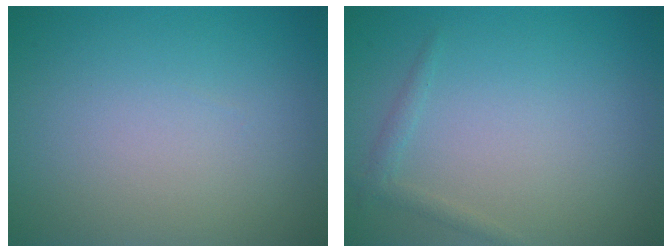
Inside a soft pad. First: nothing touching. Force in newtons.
{"total": 1.1, "press": 1.1, "slide": 0.0}